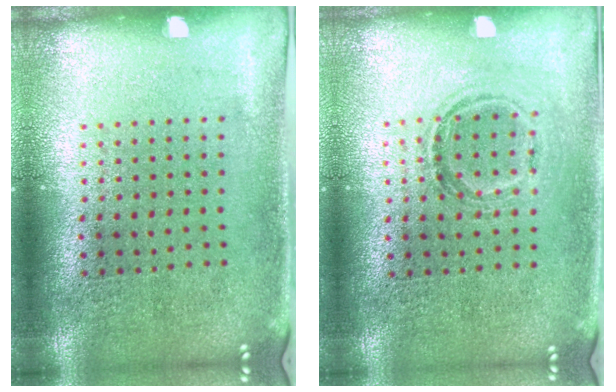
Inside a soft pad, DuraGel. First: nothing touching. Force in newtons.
{"total": 1.1, "press": 0.9, "slide": 0.6}